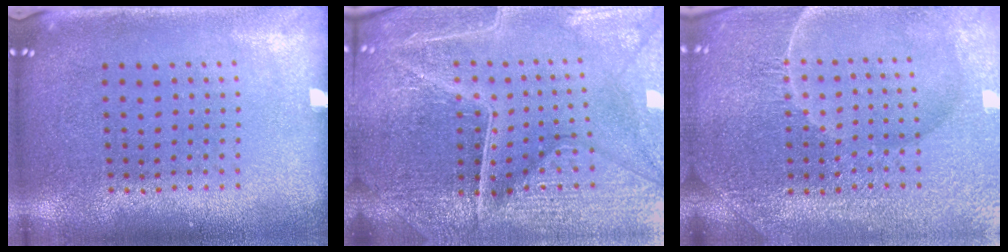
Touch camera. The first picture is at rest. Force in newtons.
{"total": 5.1, "press": 4.9, "slide": 1.4}
{"total": 5.0, "press": 4.8, "slide": 1.7}